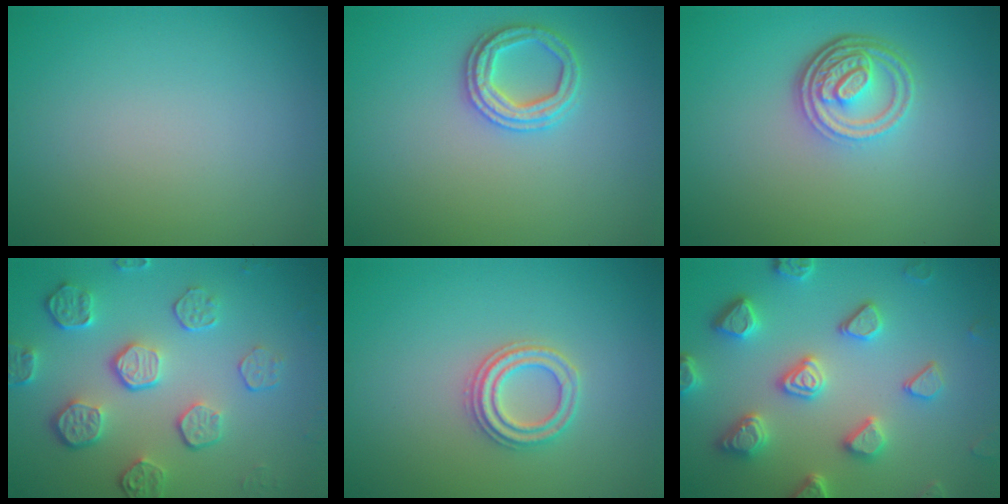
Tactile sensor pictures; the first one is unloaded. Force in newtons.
{"total": 2.4, "press": 2.4, "slide": 0.1}
{"total": 4.6, "press": 3.4, "slide": 3.1}
{"total": 5.6, "press": 4.1, "slide": 3.9}
{"total": 2.5, "press": 2.4, "slide": 0.7}
{"total": 5.4, "press": 4.9, "slide": 2.4}